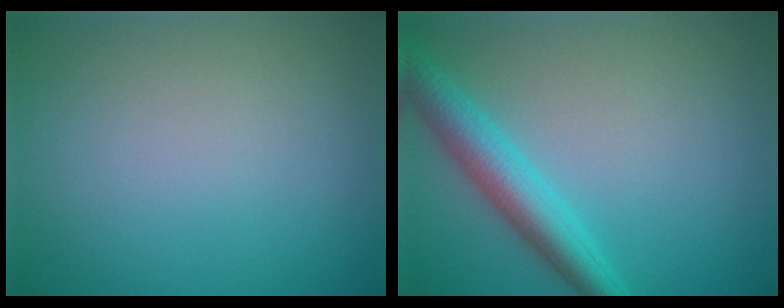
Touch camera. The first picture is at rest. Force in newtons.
{"total": 4.6, "press": 4.5, "slide": 0.2}